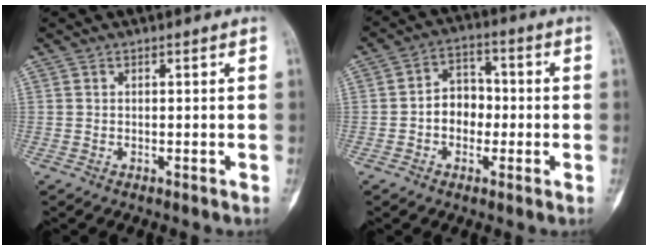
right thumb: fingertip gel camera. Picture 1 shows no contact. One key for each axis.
{"total": 7.0, "fx": -1.0, "fy": 5.5, "fz": 4.3, "tx": -0.032, "ty": 0.026, "tz": -0.029}